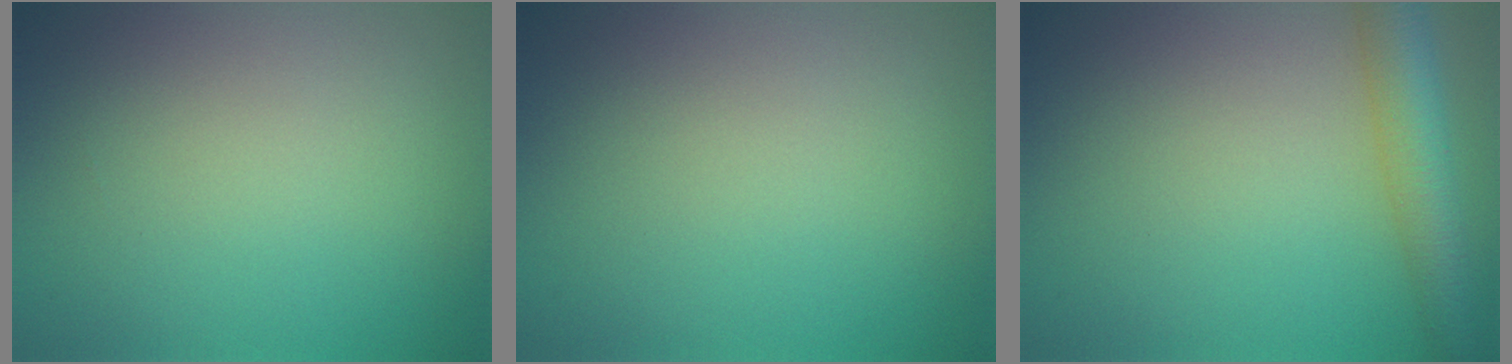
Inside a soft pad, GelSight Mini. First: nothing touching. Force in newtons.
{"total": 0.0}
{"total": 5.2, "press": 5.2, "slide": 0.2}